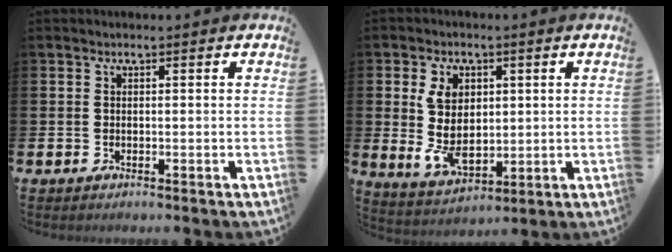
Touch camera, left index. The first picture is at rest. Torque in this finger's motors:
{"motor_torque": [1.73, -0.13, 1.05, 0.21]}